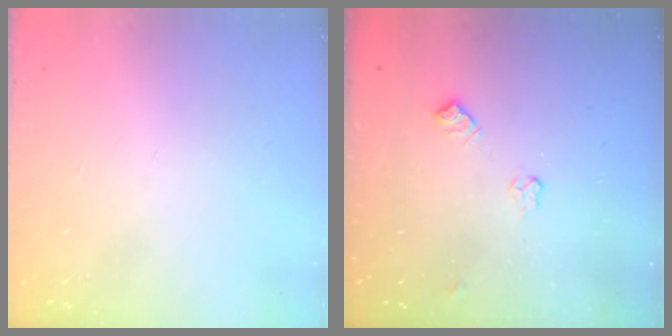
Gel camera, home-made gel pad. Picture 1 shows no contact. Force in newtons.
{"total": 6.7, "press": 6.7, "slide": 0.9}